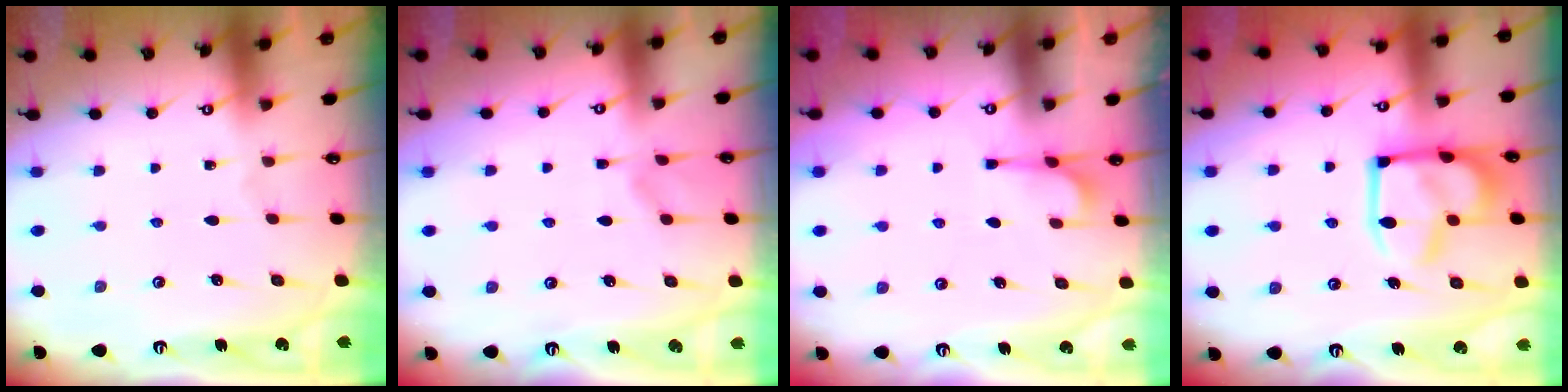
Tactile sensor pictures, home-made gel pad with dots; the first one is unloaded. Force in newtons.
{"total": 3.8, "press": 3.8, "slide": 0.3}
{"total": 2.5, "press": 2.2, "slide": 1.2}
{"total": 14.6, "press": 14.5, "slide": 1.8}